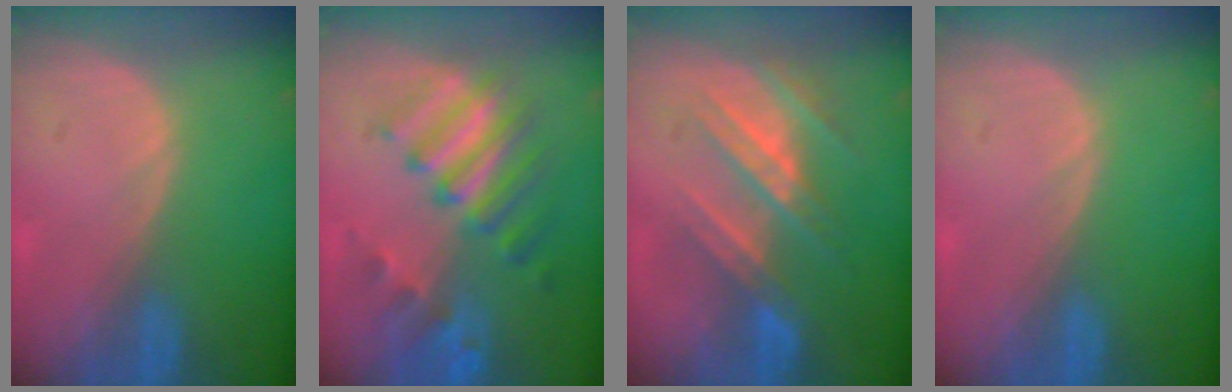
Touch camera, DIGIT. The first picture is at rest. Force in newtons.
{"total": 9.5, "press": 8.4, "slide": 4.5}
{"total": 7.9, "press": 7.5, "slide": 2.2}
{"total": 0.0}